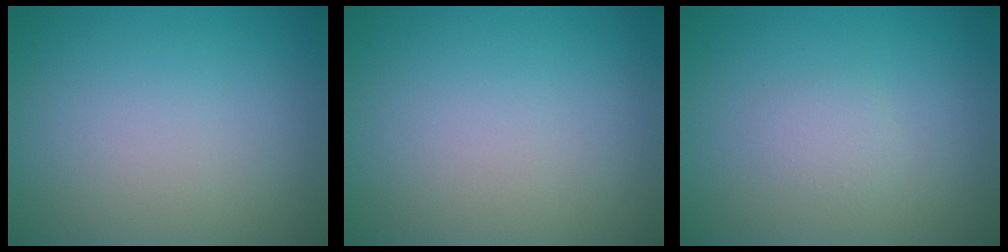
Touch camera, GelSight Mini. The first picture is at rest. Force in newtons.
{"total": 0.0}
{"total": 1.0, "press": 1.0, "slide": 0.0}